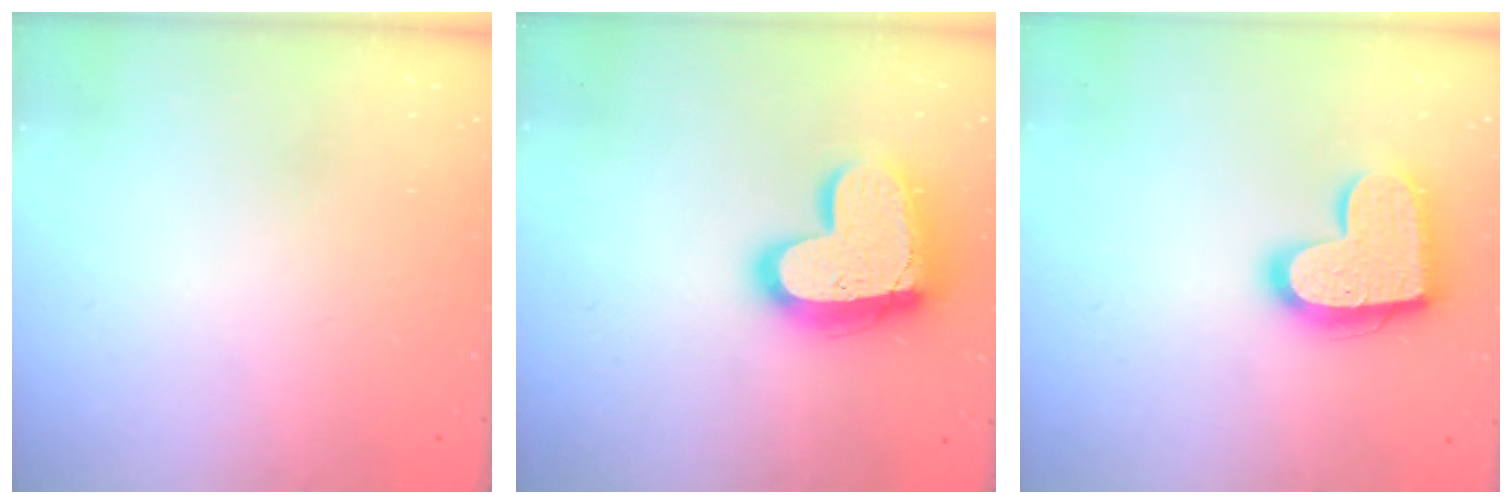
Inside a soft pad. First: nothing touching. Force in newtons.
{"total": 19.3, "press": 19.2, "slide": 2.0}
{"total": 17.6, "press": 17.5, "slide": 1.3}